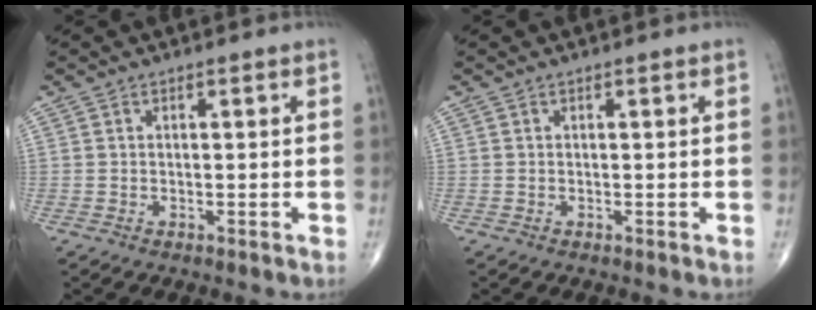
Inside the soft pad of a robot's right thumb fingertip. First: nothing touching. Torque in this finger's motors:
{"motor_torque": [0.11, -0.07, 0.00, 0.00, 0.00]}